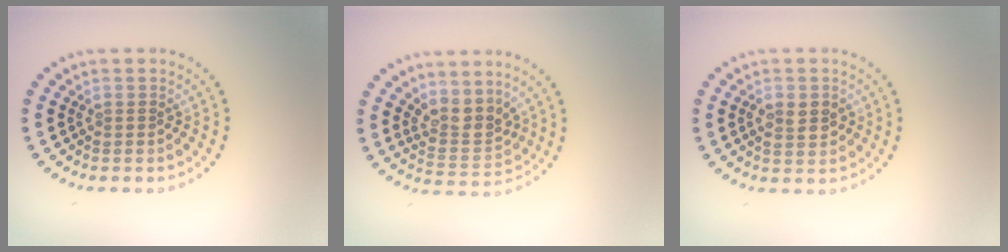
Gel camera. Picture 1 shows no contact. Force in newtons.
{"total": 3.1, "press": 2.4, "slide": 1.9}
{"total": 2.3, "press": 2.3, "slide": 0.1}